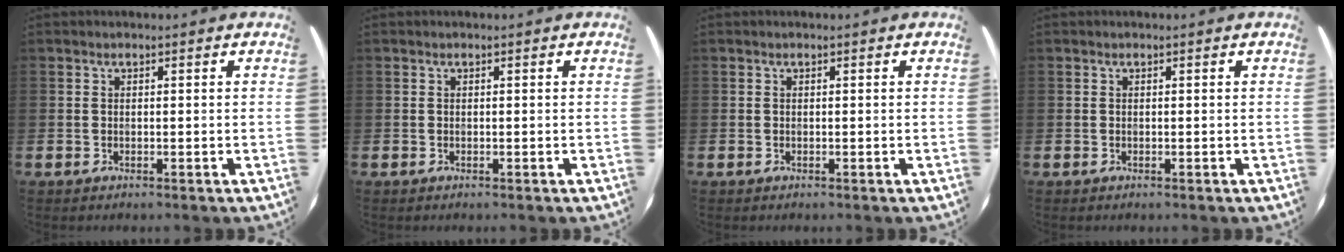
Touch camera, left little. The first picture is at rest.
{"total": 0.0}
{"total": 0.0}
{"total": 0.0}